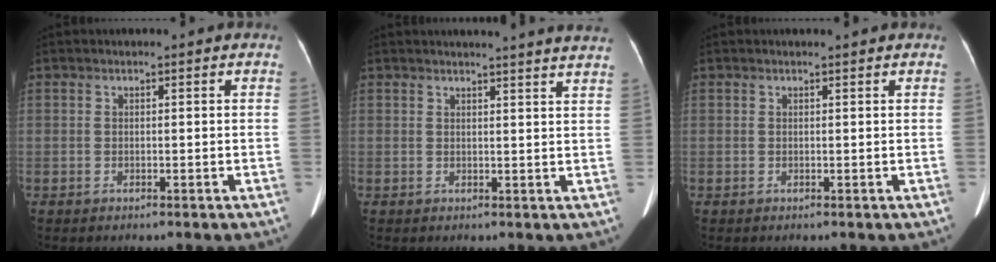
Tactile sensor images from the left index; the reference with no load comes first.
{"total": 10.3, "force": [9.7, -0.9, 3.3], "torque": [-0.038, -0.025, 0.091]}
{"total": 0.7, "force": [0.6, -0.1, 0.2], "torque": [-0.010, 0.000, 0.011]}